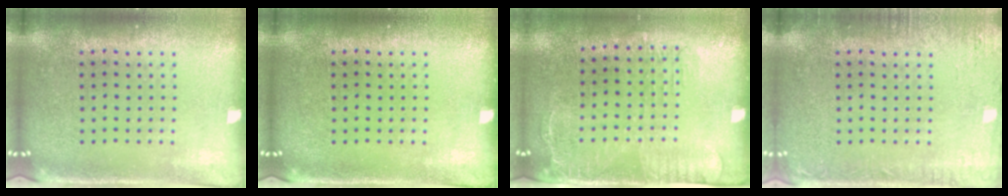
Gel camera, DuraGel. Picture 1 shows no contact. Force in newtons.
{"total": 0.0}
{"total": 1.6, "press": 1.2, "slide": 1.0}
{"total": 2.5, "press": 2.5, "slide": 0.3}